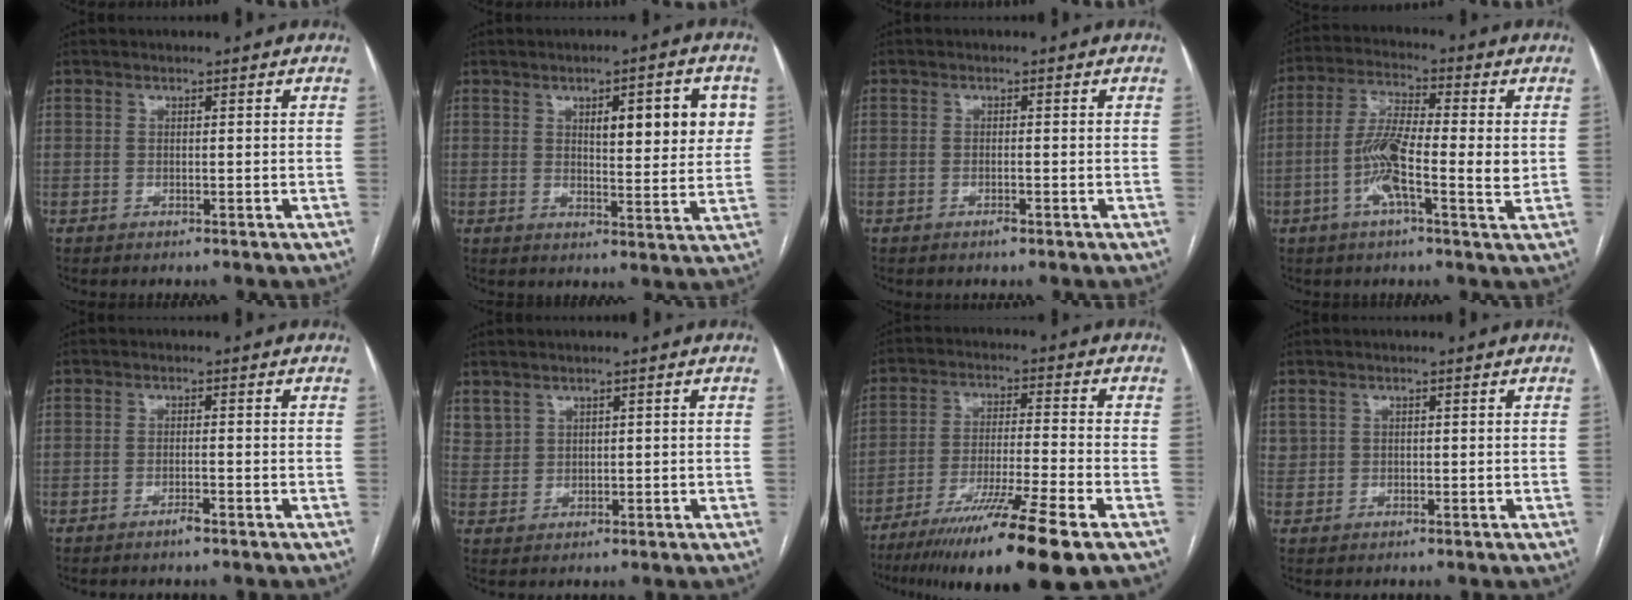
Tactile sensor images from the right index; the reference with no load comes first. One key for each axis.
{"total": 9.7, "fx": 3.1, "fy": 2.5, "fz": 8.8, "tx": -0.116, "ty": 0.008, "tz": 0.043}
{"total": 1.1, "fx": -0.7, "fy": 0.1, "fz": 0.8, "tx": -0.018, "ty": -0.002, "tz": -0.010}
{"total": 10.3, "fx": -1.5, "fy": 1.7, "fz": 10.1, "tx": -0.193, "ty": 0.004, "tz": -0.038}
{"total": 1.7, "fx": -1.2, "fy": 0.1, "fz": 1.2, "tx": -0.022, "ty": -0.001, "tz": -0.019}
{"total": 3.0, "fx": 2.2, "fy": 1.9, "fz": 0.4, "tx": -0.008, "ty": 0.007, "tz": 0.054}
{"total": 15.8, "fx": -10.5, "fy": -1.1, "fz": 11.7, "tx": -0.187, "ty": -0.044, "tz": -0.176}
{"total": 1.5, "fx": 0.7, "fy": 1.3, "fz": 0.1, "tx": 0.011, "ty": 0.007, "tz": 0.009}